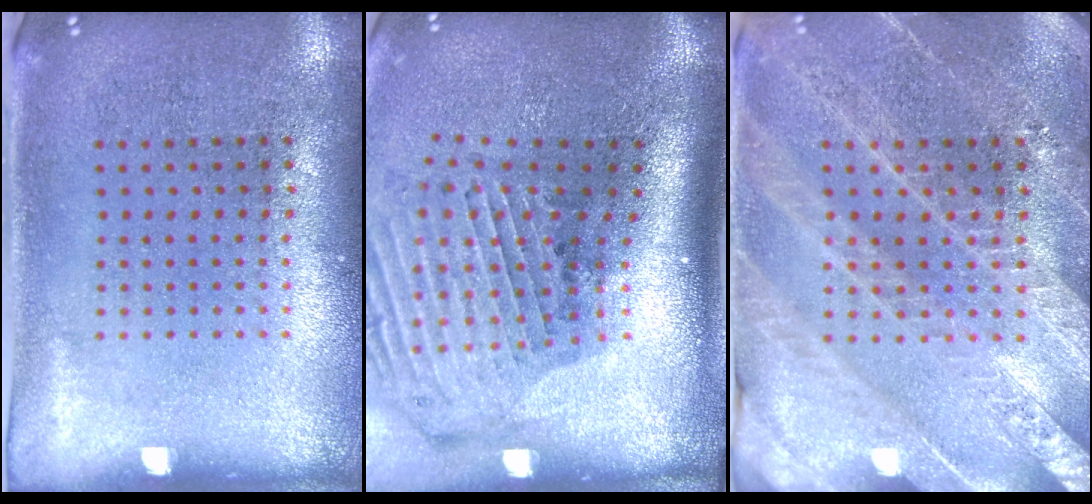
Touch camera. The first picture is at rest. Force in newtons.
{"total": 2.9, "press": 2.1, "slide": 1.9}
{"total": 3.2, "press": 3.0, "slide": 1.0}